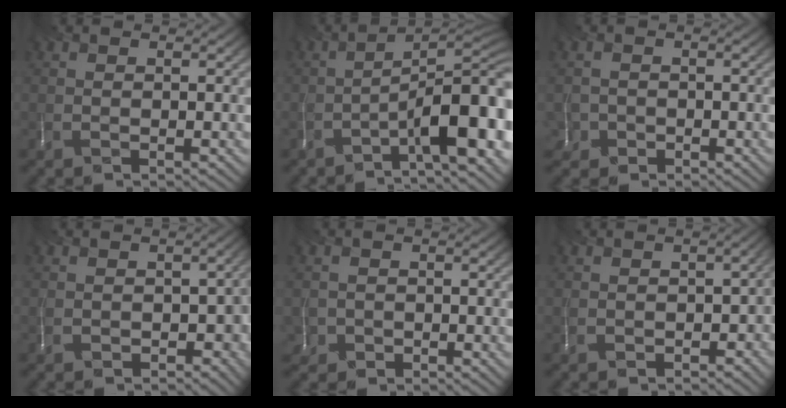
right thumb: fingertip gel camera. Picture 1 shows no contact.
{"total": 11.0, "force": [-6.2, 2.6, 8.7], "torque": [-0.119, 0.005, -0.099]}
{"total": 2.0, "force": [-1.0, 1.7, -0.4], "torque": [-0.004, -0.010, -0.019]}
{"total": 5.3, "force": [-2.7, 3.5, 3.0], "torque": [-0.043, -0.023, -0.040]}
{"total": 1.7, "force": [-0.6, 1.5, -0.4], "torque": [-0.005, -0.010, -0.010]}
{"total": 4.4, "force": [-2.4, 2.8, 2.3], "torque": [-0.028, -0.023, -0.035]}